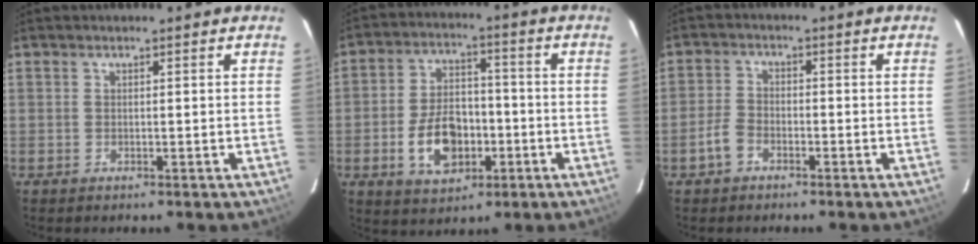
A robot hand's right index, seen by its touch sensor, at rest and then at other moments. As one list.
[{"total": 11.4, "force": [-3.7, 7.2, 8.1], "torque": [-0.163, 0.015, -0.052]}, {"total": 3.7, "force": [-2.2, 2.4, 1.8], "torque": [-0.046, 0.010, -0.041]}]